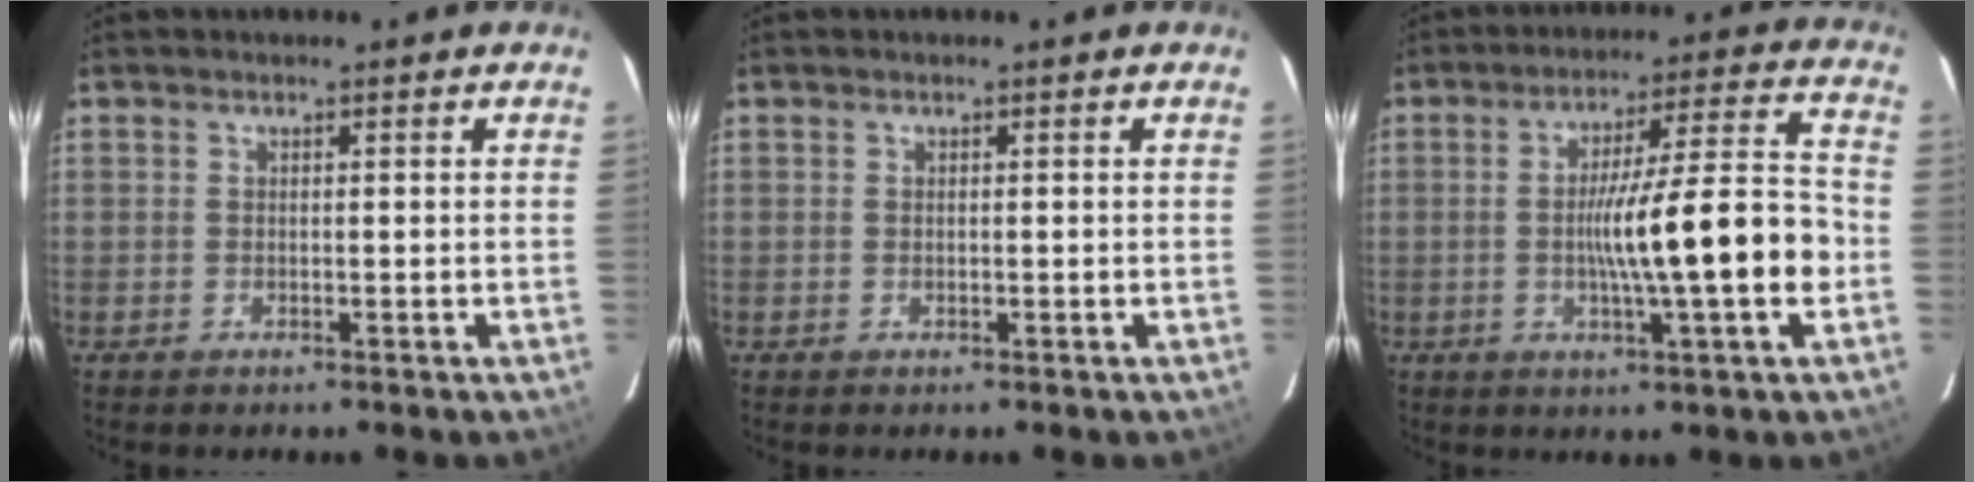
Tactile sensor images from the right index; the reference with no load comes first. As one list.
[{"total": 0.0}, {"total": 14.3, "force": [-2.9, 0.2, 14.0], "torque": [-0.214, 0.001, -0.043]}]